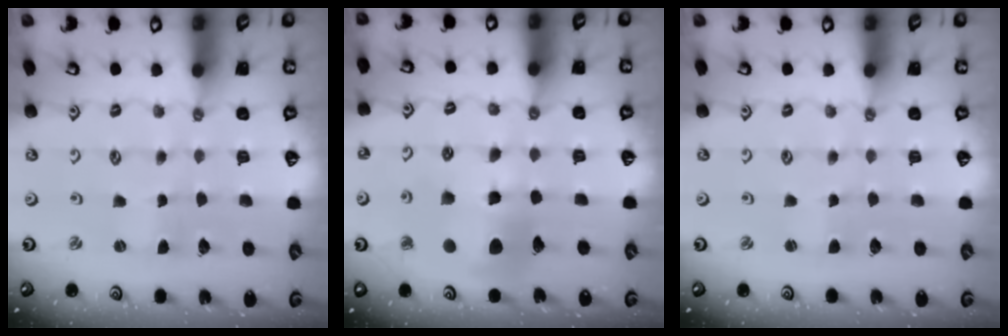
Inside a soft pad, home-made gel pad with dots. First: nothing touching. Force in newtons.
{"total": 12.6, "press": 12.4, "slide": 1.7}
{"total": 1.3, "press": 1.3, "slide": 0.2}